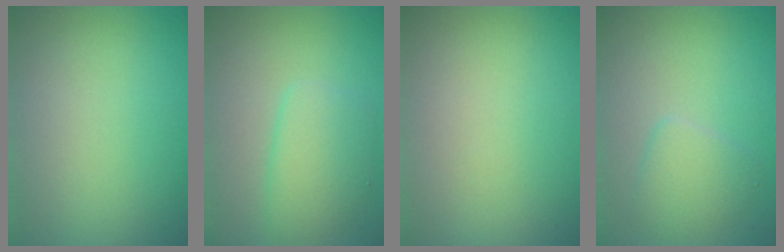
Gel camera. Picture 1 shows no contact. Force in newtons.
{"total": 3.3, "press": 3.3, "slide": 0.1}
{"total": 0.0}
{"total": 2.4, "press": 2.4, "slide": 0.1}